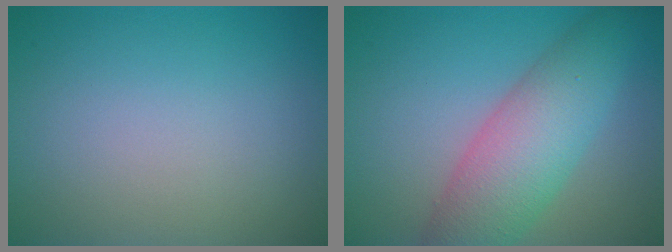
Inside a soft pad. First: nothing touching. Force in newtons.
{"total": 7.1, "press": 7.1, "slide": 0.4}